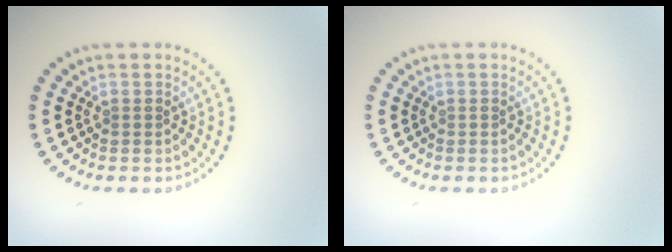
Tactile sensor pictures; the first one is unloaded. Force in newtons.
{"total": 0.0}